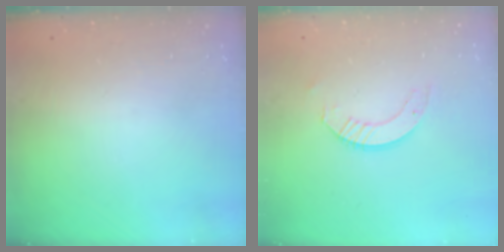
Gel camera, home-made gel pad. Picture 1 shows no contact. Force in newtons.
{"total": 5.4, "press": 5.4, "slide": 0.5}